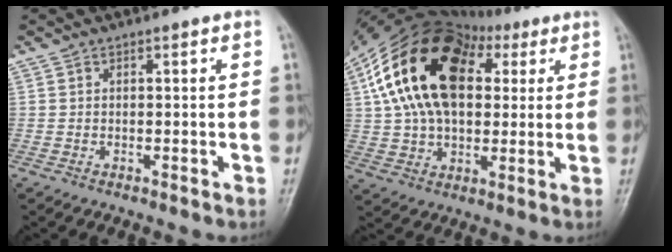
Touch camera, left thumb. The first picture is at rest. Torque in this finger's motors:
{"motor_torque": [2.18, 2.35, 1.89, -0.88, 0.73]}